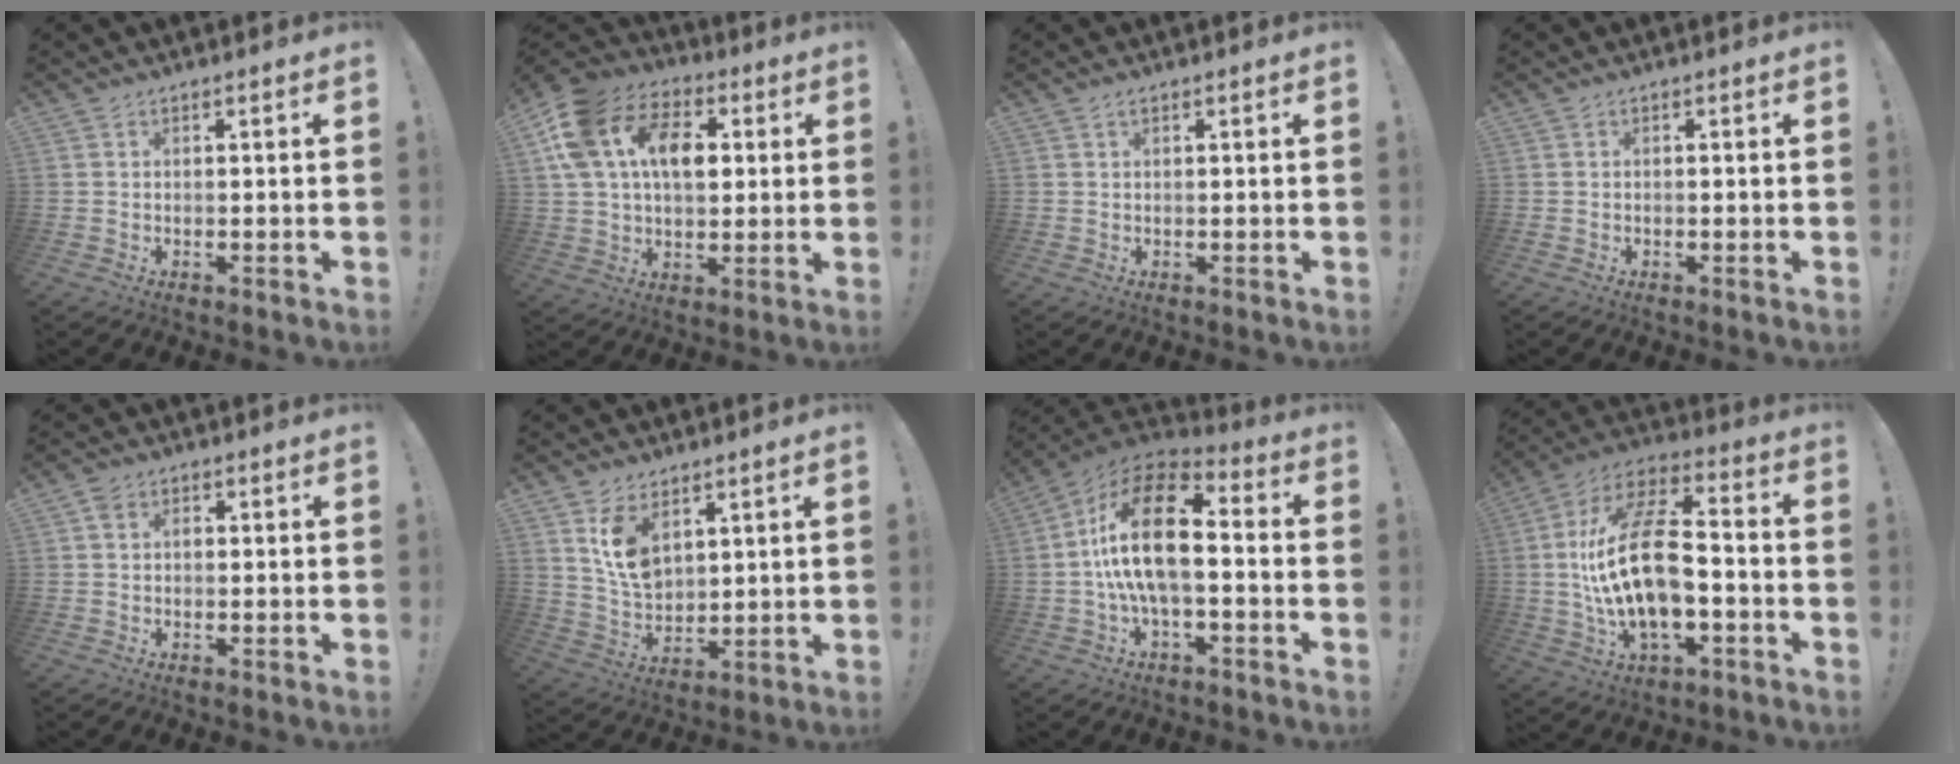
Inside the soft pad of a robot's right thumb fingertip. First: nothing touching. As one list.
[{"total": 18.9, "force": [5.0, 12.7, 13.1], "torque": [-0.223, -0.002, 0.093]}, {"total": 0.7, "force": [0.4, 0.3, 0.5], "torque": [-0.003, -0.002, 0.007]}, {"total": 0.0}, {"total": 2.1, "force": [0.1, 1.7, 1.2], "torque": [-0.030, 0.009, 0.003]}, {"total": 10.4, "force": [5.6, 6.7, 5.8], "torque": [-0.092, -0.026, 0.110]}, {"total": 19.9, "force": [0.6, 9.2, 17.6], "torque": [-0.330, 0.009, 0.010]}, {"total": 22.5, "force": [-1.4, 11.0, 19.5], "torque": [-0.374, 0.011, -0.025]}]